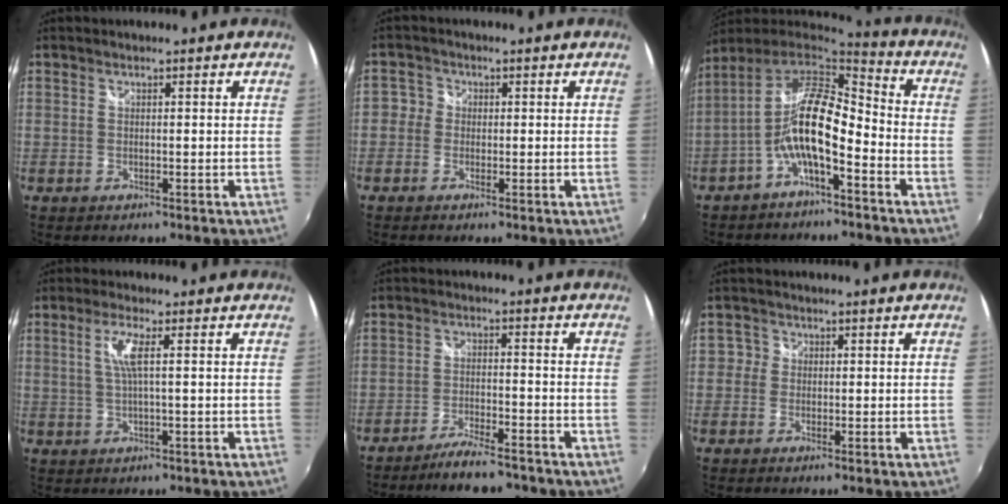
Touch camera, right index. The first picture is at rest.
{"total": 2.9, "force": [-1.2, 2.6, 0.3], "torque": [-0.002, 0.005, -0.031]}
{"total": 13.2, "force": [-4.4, 4.7, 11.5], "torque": [-0.223, 0.008, -0.087]}
{"total": 4.0, "force": [0.9, -0.2, 3.9], "torque": [-0.079, 0.000, 0.018]}
{"total": 7.9, "force": [-6.8, 1.3, 3.7], "torque": [-0.091, -0.009, -0.114]}
{"total": 2.2, "force": [-0.7, 2.1, 0.1], "torque": [-0.001, 0.005, -0.017]}